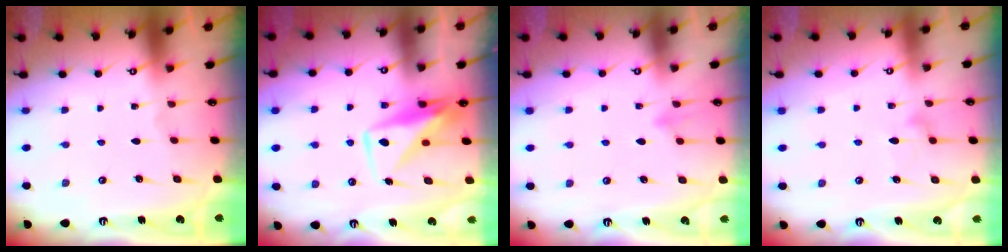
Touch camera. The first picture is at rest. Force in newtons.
{"total": 10.8, "press": 10.8, "slide": 0.9}
{"total": 7.7, "press": 7.6, "slide": 1.4}
{"total": 8.4, "press": 8.4, "slide": 0.5}